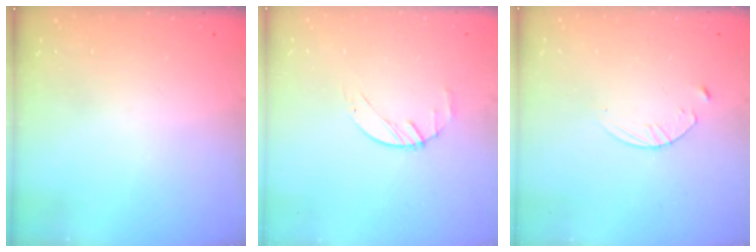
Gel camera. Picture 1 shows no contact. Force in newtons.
{"total": 1.9, "press": 1.9, "slide": 0.3}
{"total": 3.1, "press": 3.1, "slide": 0.3}